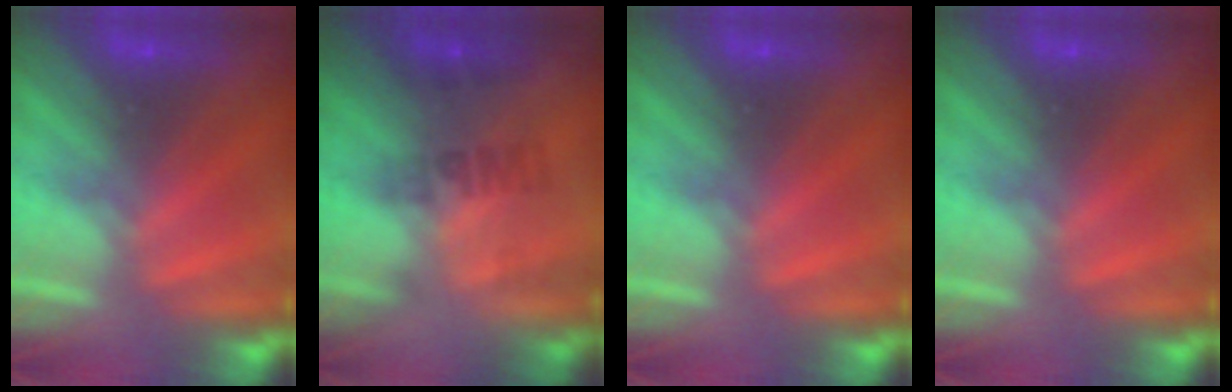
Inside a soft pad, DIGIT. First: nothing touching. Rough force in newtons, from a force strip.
{"total": 2.3}
{"total": 0.0}
{"total": 0.0}